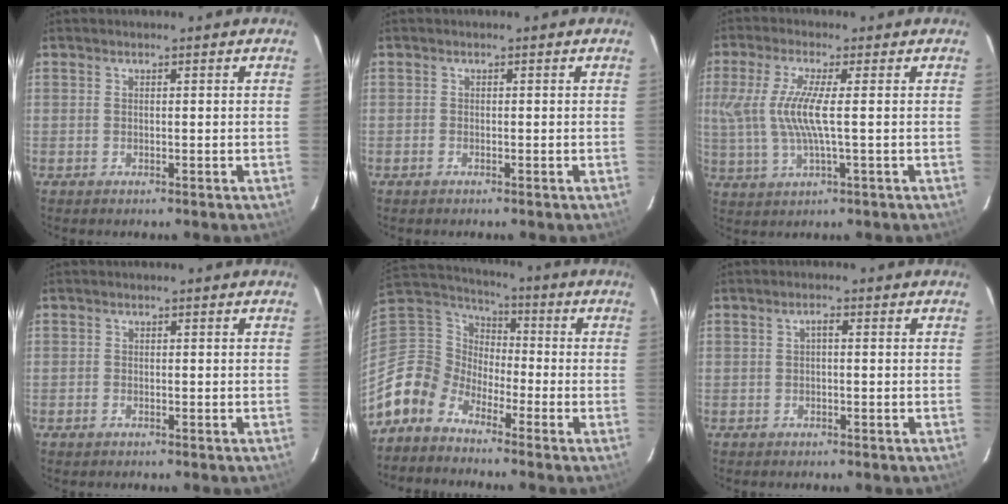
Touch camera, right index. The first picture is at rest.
{"total": 0.6, "force": [-0.5, 0.4, 0.0], "torque": [0.000, -0.002, -0.009]}
{"total": 8.6, "force": [0.5, 0.9, 8.5], "torque": [-0.174, -0.003, 0.015]}
{"total": 1.0, "force": [-0.7, 0.7, 0.2], "torque": [-0.004, -0.002, -0.012]}
{"total": 9.9, "force": [-7.4, 6.4, 1.7], "torque": [-0.056, 0.029, -0.171]}
{"total": 1.1, "force": [-0.1, 0.5, 1.0], "torque": [-0.019, 0.006, -0.002]}